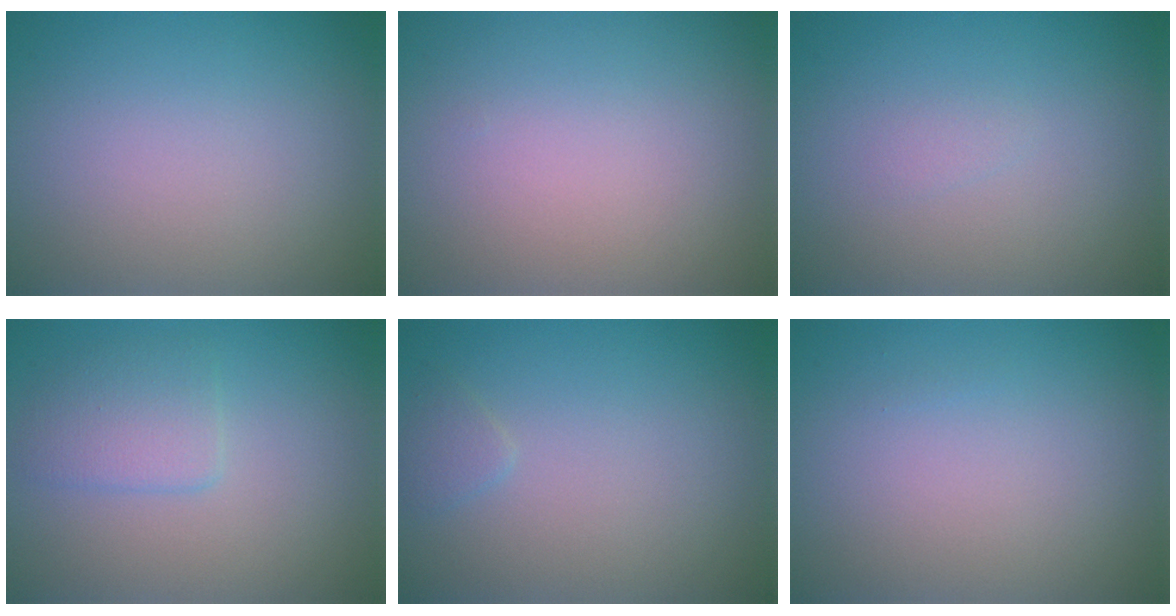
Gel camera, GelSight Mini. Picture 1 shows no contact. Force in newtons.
{"total": 0.0}
{"total": 0.5, "press": 0.5, "slide": 0.1}
{"total": 2.4, "press": 2.3, "slide": 0.2}
{"total": 0.9, "press": 0.9, "slide": 0.1}
{"total": 0.0}